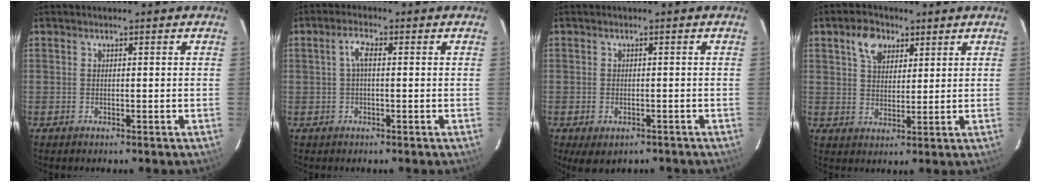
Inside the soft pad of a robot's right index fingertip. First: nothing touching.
{"total": 2.7, "force": [0.2, 0.9, 2.6], "torque": [-0.053, 0.010, 0.004]}
{"total": 4.6, "force": [-2.7, 2.6, 2.6], "torque": [-0.048, -0.015, -0.032]}
{"total": 6.3, "force": [3.3, 4.1, 3.5], "torque": [-0.057, 0.019, 0.059]}